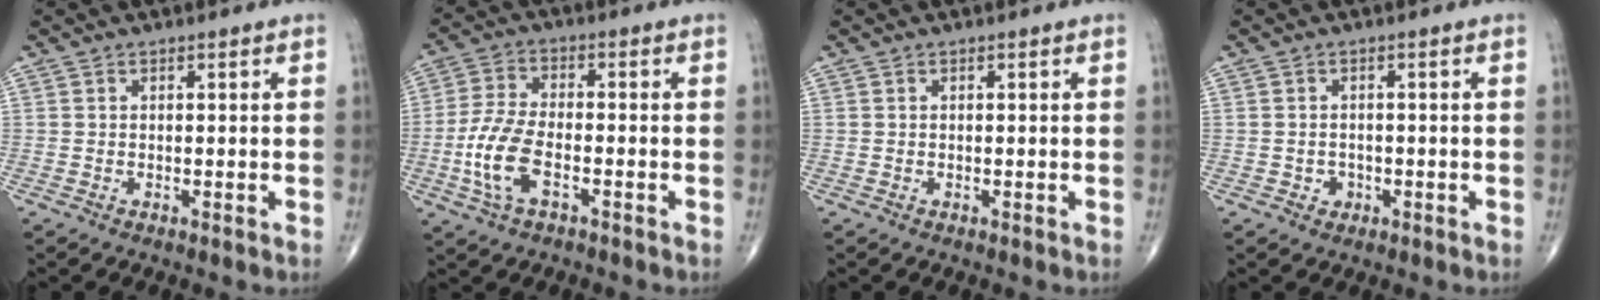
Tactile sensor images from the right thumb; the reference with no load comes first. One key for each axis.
{"total": 9.4, "fx": -3.1, "fy": 4.4, "fz": 7.6, "tx": -0.169, "ty": 0.016, "tz": -0.061}
{"total": 0.0}
{"total": 1.8, "fx": -0.6, "fy": 1.6, "fz": 0.5, "tx": 0.005, "ty": 0.007, "tz": -0.007}